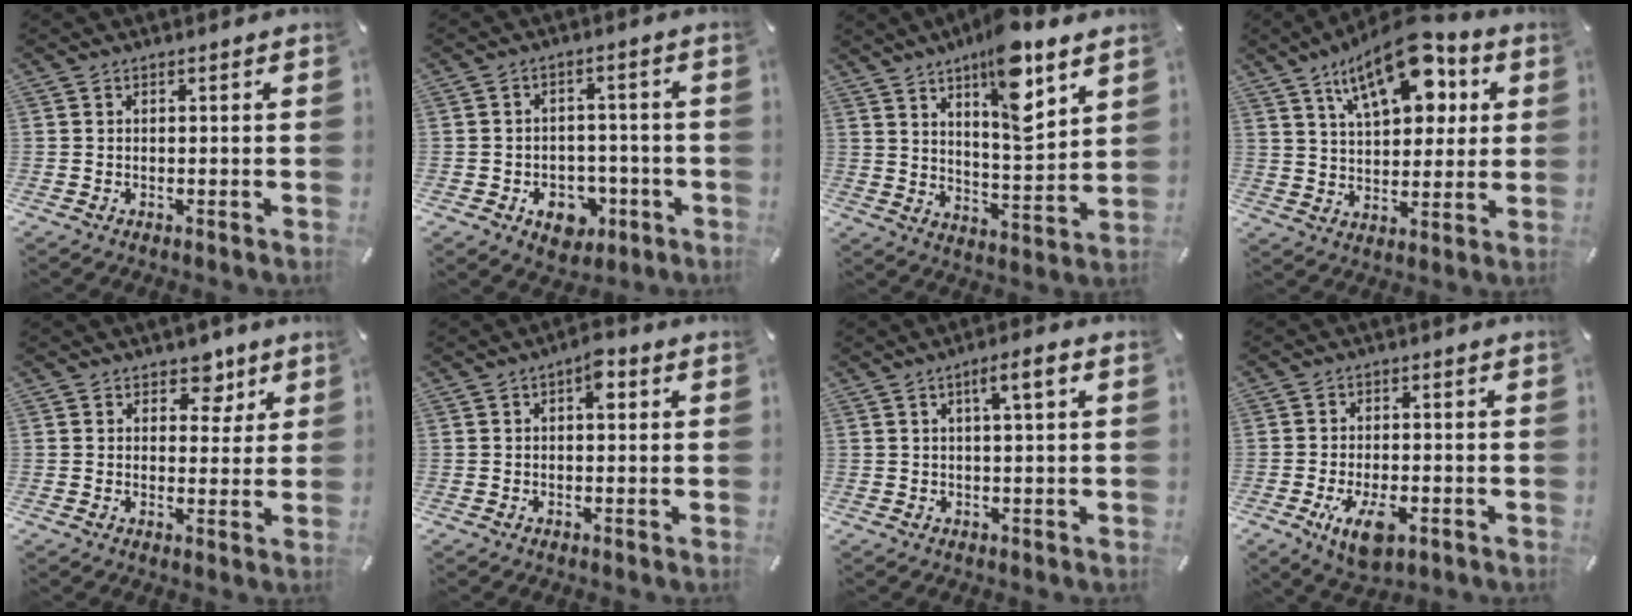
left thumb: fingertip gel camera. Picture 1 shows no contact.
{"total": 7.7, "force": [-3.1, 6.1, 3.6], "torque": [-0.047, 0.022, -0.052]}
{"total": 14.3, "force": [9.3, 4.1, 10.2], "torque": [-0.153, -0.056, 0.151]}
{"total": 17.4, "force": [8.7, 8.8, 12.3], "torque": [-0.185, -0.026, 0.145]}
{"total": 6.2, "force": [3.6, 4.3, 2.6], "torque": [-0.003, -0.022, 0.053]}
{"total": 4.3, "force": [1.2, 2.1, 3.6], "torque": [-0.043, -0.003, 0.012]}
{"total": 4.7, "force": [1.8, 0.6, 4.3], "torque": [-0.078, -0.001, 0.026]}
{"total": 8.3, "force": [-3.4, 3.9, 6.5], "torque": [-0.129, -0.002, -0.058]}